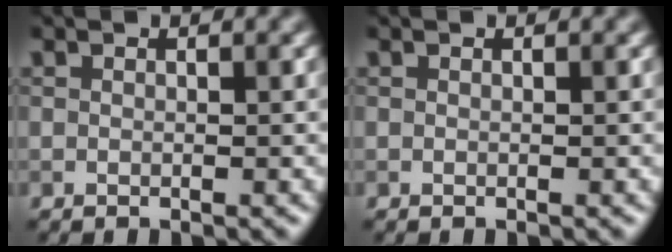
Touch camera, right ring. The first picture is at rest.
{"total": 0.0}